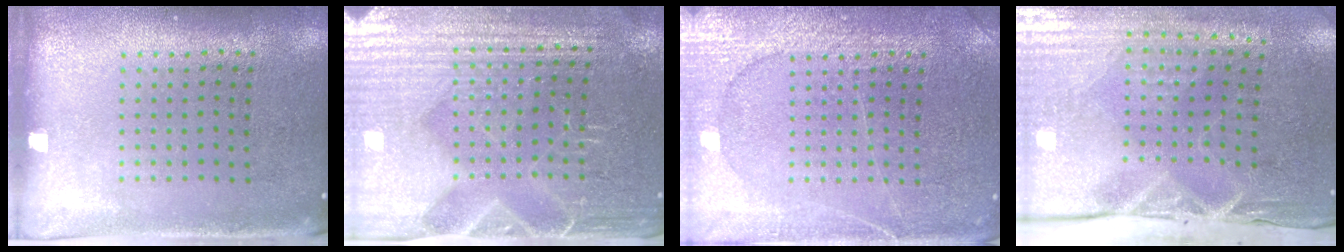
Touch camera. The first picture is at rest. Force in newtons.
{"total": 4.7, "press": 4.4, "slide": 1.4}
{"total": 4.9, "press": 4.9, "slide": 0.6}
{"total": 5.0, "press": 4.2, "slide": 2.7}